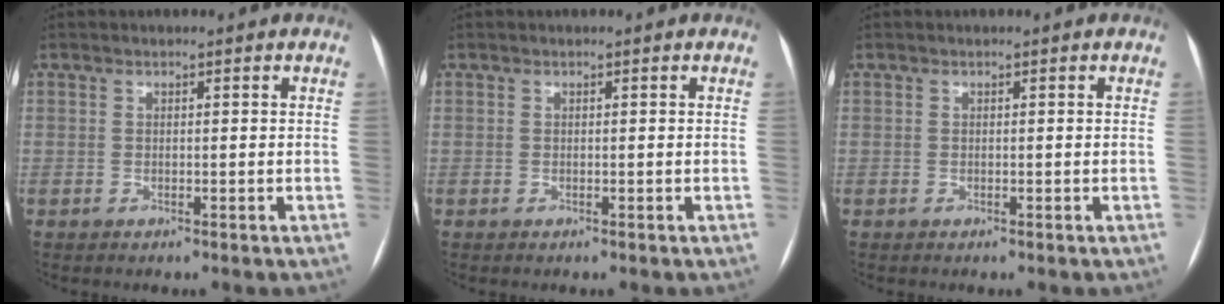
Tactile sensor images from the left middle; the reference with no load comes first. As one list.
[{"total": 0.0}, {"total": 0.0}]